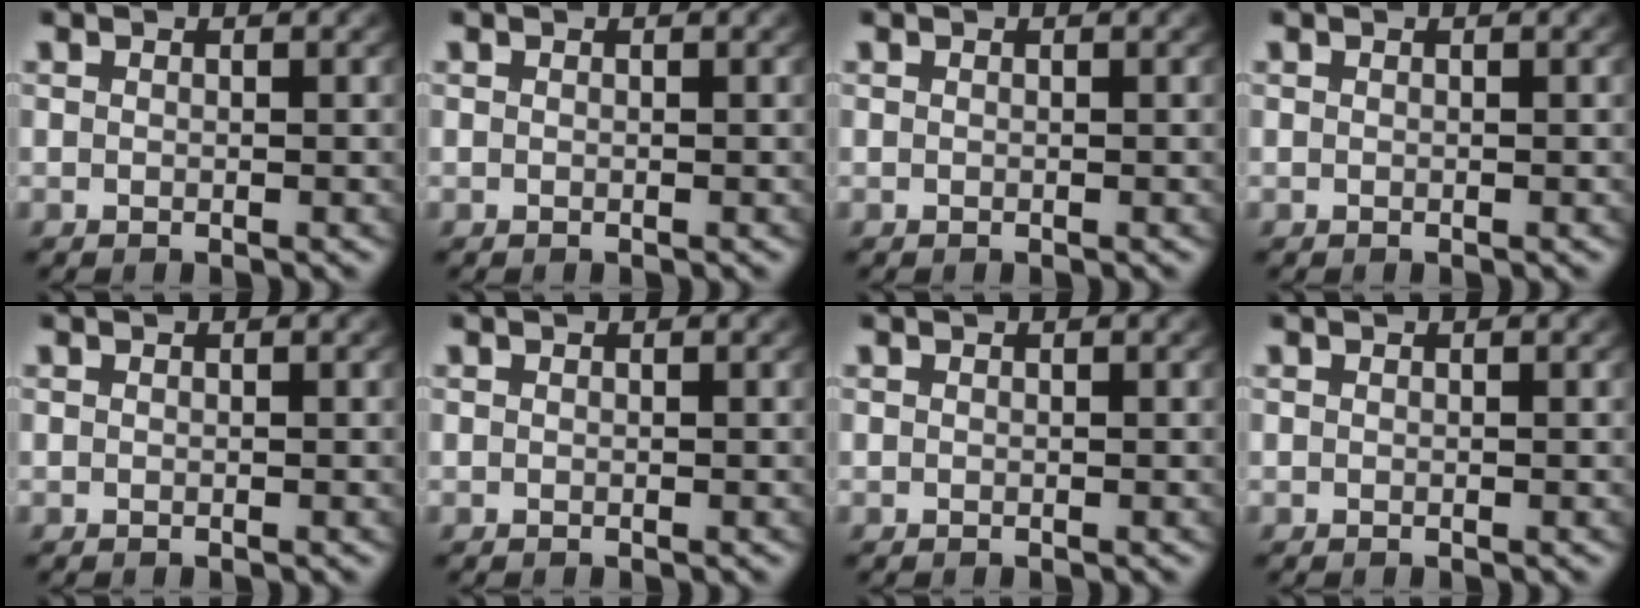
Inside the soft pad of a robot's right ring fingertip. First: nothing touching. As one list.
[{"total": 0.0}, {"total": 0.0}, {"total": 0.0}, {"total": 0.0}, {"total": 0.0}, {"total": 0.0}, {"total": 0.0}]